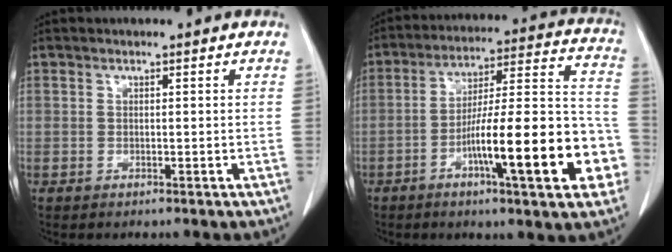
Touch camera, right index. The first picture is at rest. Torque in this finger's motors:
{"motor_torque": [1.87, -0.27, 0.64, 0.21]}